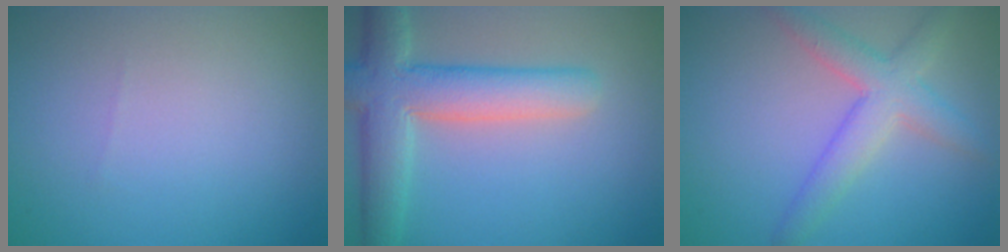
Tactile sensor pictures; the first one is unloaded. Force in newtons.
{"total": 7.1, "press": 7.1, "slide": 0.6}
{"total": 4.4, "press": 4.3, "slide": 0.3}